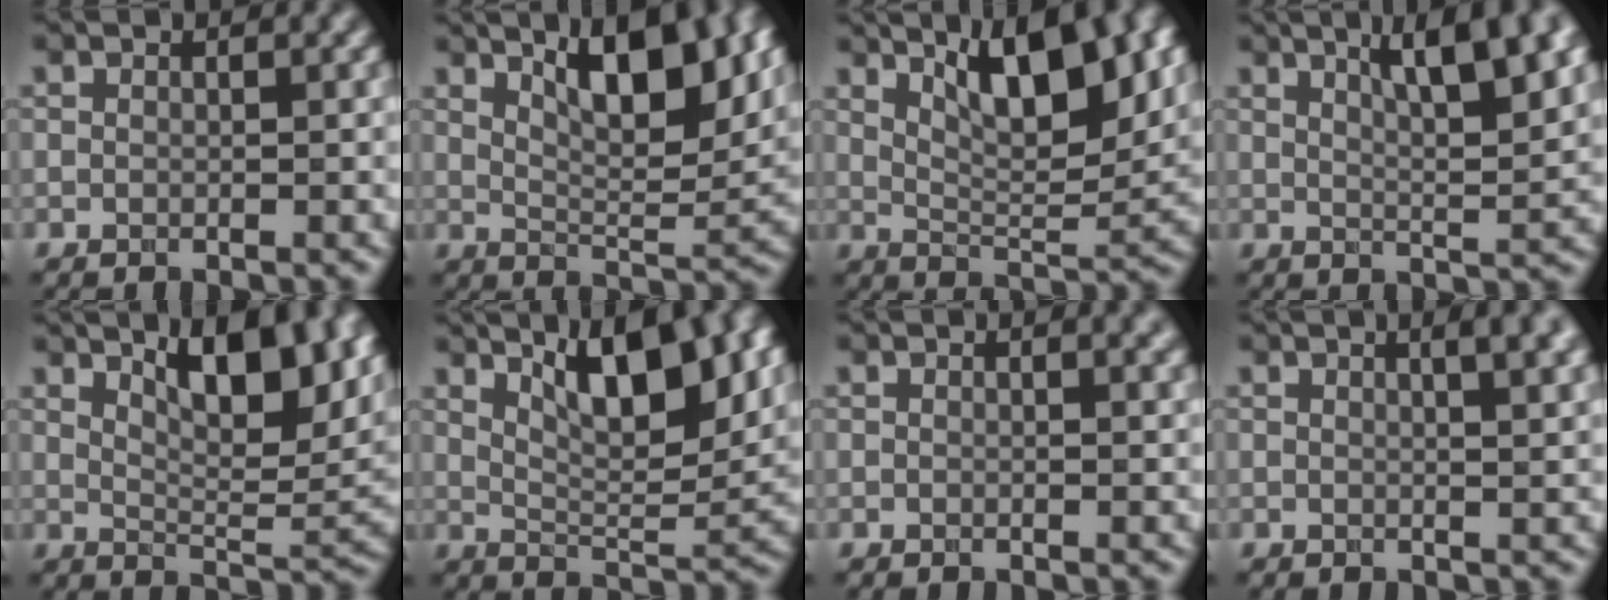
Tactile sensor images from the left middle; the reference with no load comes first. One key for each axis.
{"total": 7.8, "fx": 3.9, "fy": 2.4, "fz": 6.3, "tx": -0.093, "ty": -0.003, "tz": 0.067}
{"total": 8.1, "fx": 4.0, "fy": 2.5, "fz": 6.6, "tx": -0.099, "ty": -0.002, "tz": 0.071}
{"total": 9.2, "fx": 4.8, "fy": 2.7, "fz": 7.4, "tx": -0.081, "ty": 0.025, "tz": 0.061}
{"total": 10.2, "fx": 5.1, "fy": 3.7, "fz": 8.1, "tx": -0.112, "ty": 0.014, "tz": 0.073}
{"total": 8.2, "fx": 4.1, "fy": 2.5, "fz": 6.7, "tx": -0.100, "ty": -0.002, "tz": 0.074}
{"total": 1.4, "fx": 0.8, "fy": 0.5, "fz": 1.0, "tx": -0.005, "ty": 0.003, "tz": 0.009}
{"total": 5.7, "fx": 2.6, "fy": 2.3, "fz": 4.6, "tx": -0.026, "ty": 0.024, "tz": 0.006}